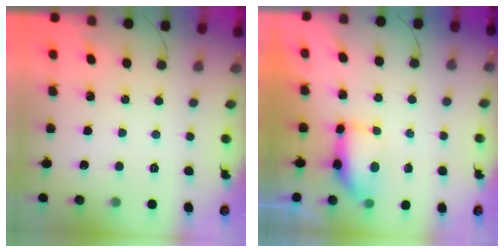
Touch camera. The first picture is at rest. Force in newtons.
{"total": 13.9, "press": 9.1, "slide": 10.5}